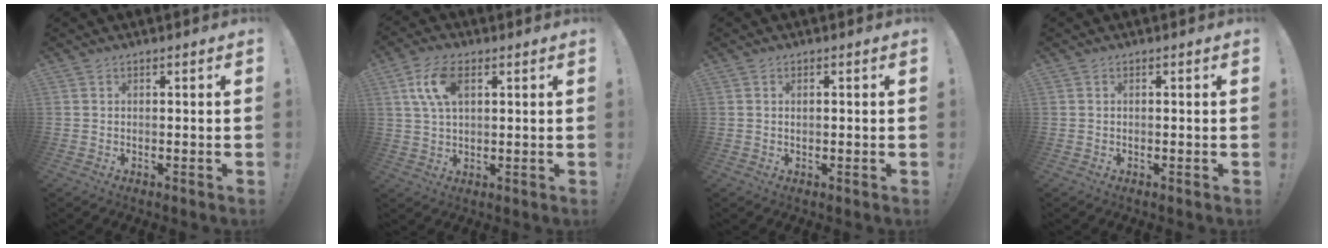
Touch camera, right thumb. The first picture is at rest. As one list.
[{"total": 9.8, "force": [3.4, 5.3, 7.6], "torque": [-0.145, 0.001, 0.061]}, {"total": 0.7, "force": [0.1, 0.3, 0.7], "torque": [-0.018, 0.004, 0.002]}, {"total": 0.0}]